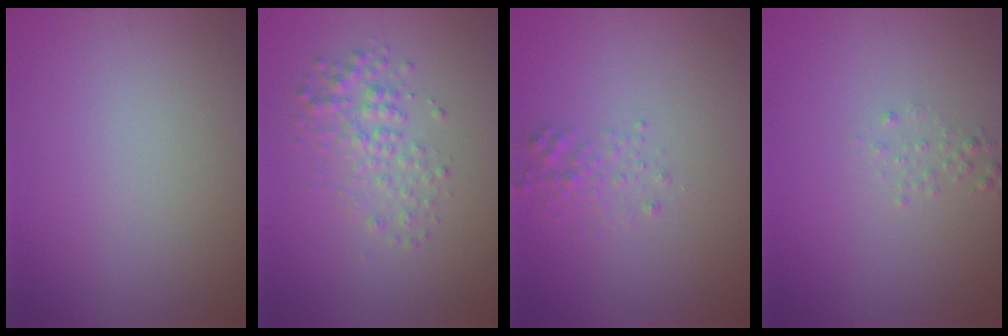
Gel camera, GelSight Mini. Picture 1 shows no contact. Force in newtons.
{"total": 2.5, "press": 2.5, "slide": 0.0}
{"total": 1.4, "press": 1.4, "slide": 0.1}
{"total": 0.8, "press": 0.8, "slide": 0.1}